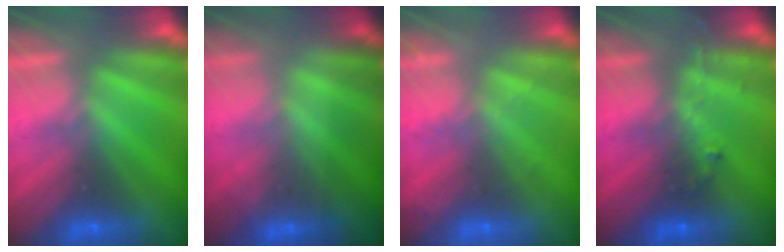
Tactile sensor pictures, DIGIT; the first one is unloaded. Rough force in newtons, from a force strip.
{"total": 1.6}
{"total": 2.1}
{"total": 3.0}